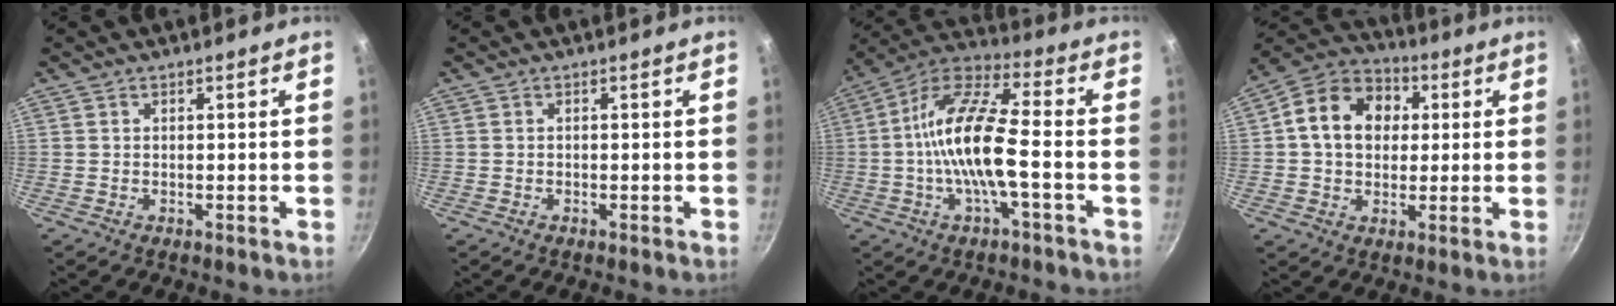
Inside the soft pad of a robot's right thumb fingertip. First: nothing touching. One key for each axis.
{"total": 0.0}
{"total": 14.8, "fx": -2.3, "fy": 4.3, "fz": 14.0, "tx": -0.269, "ty": 0.036, "tz": -0.061}
{"total": 13.8, "fx": 2.5, "fy": 10.9, "fz": 8.2, "tx": -0.112, "ty": 0.023, "tz": 0.023}